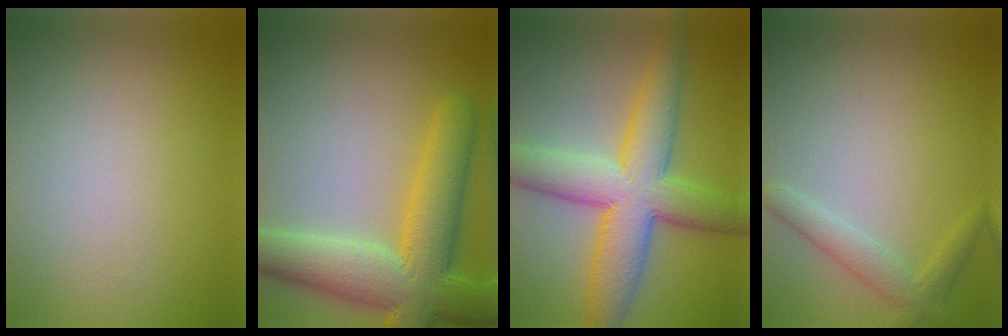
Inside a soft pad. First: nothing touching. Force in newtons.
{"total": 9.6, "press": 9.6, "slide": 0.4}
{"total": 9.3, "press": 9.3, "slide": 0.1}
{"total": 2.3, "press": 2.3, "slide": 0.1}